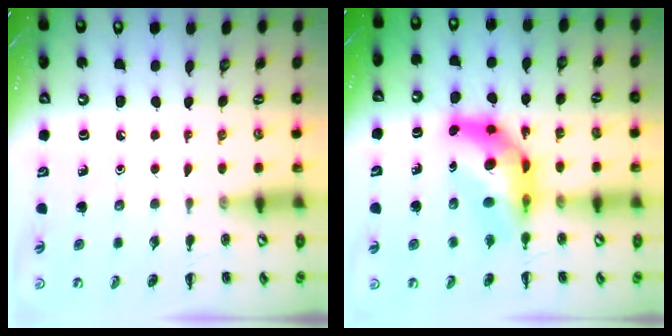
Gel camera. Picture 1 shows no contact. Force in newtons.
{"total": 9.4, "press": 9.0, "slide": 2.9}